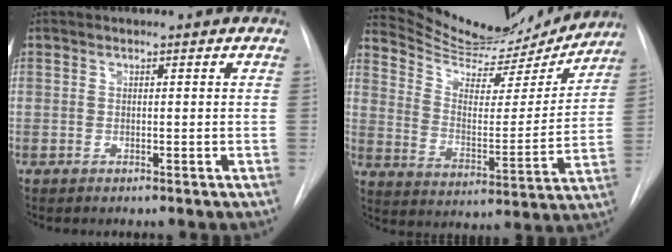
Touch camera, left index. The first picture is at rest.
{"total": 18.6, "force": [17.8, 3.6, 3.7], "torque": [-0.060, -0.037, 0.261]}